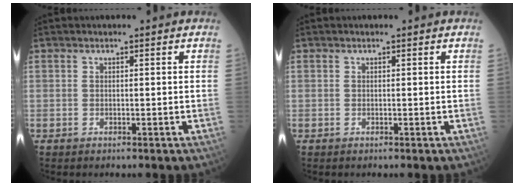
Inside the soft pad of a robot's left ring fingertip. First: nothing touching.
{"total": 0.0}